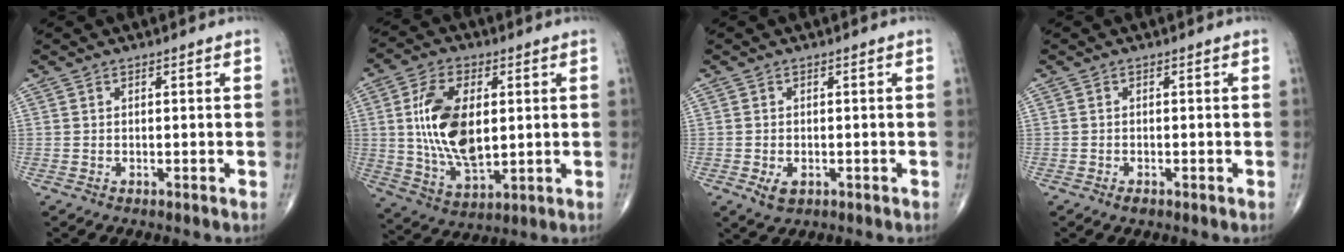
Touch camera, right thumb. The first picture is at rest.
{"total": 15.3, "force": [1.9, 8.2, 12.8], "torque": [-0.238, -0.013, 0.042]}
{"total": 2.9, "force": [-1.0, 1.8, 2.1], "torque": [-0.034, -0.002, -0.011]}
{"total": 1.0, "force": [-0.6, 0.4, 0.6], "torque": [-0.012, -0.001, -0.011]}